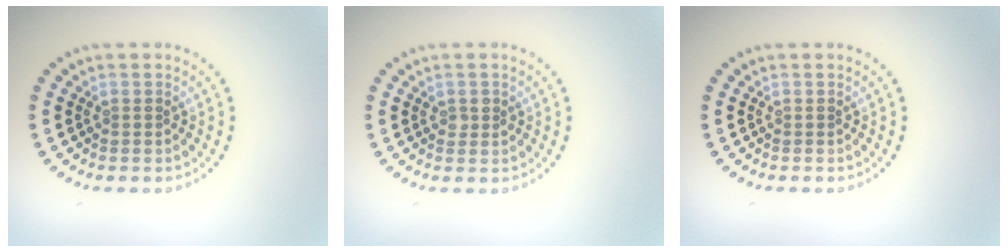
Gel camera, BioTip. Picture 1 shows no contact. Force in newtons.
{"total": 1.0, "press": 1.0, "slide": 0.0}
{"total": 0.0}